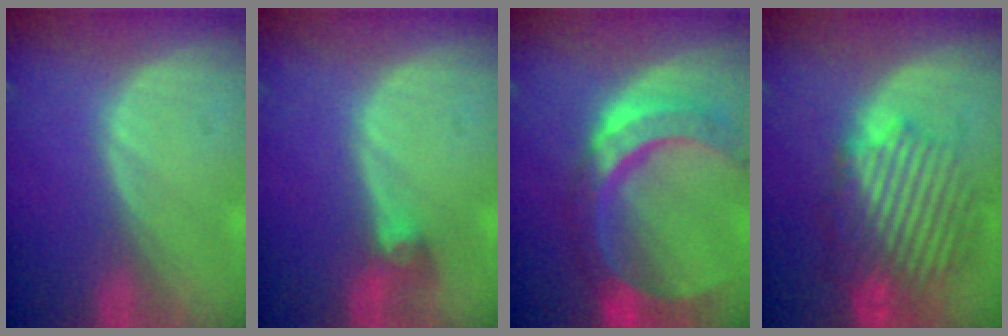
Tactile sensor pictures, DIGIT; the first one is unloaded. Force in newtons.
{"total": 3.0, "press": 2.6, "slide": 1.4}
{"total": 11.2, "press": 9.4, "slide": 6.0}
{"total": 10.0, "press": 9.6, "slide": 2.7}